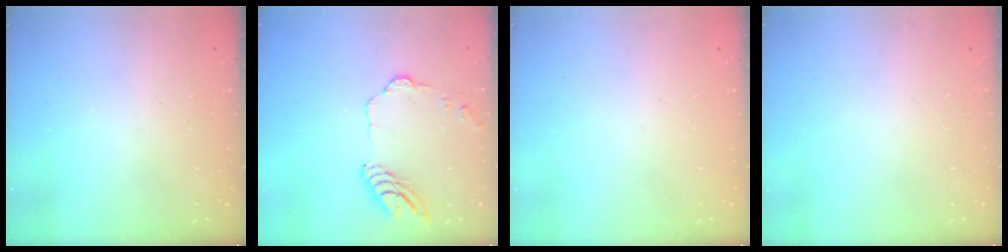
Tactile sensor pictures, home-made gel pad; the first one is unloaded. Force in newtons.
{"total": 11.6, "press": 11.6, "slide": 0.8}
{"total": 0.0}
{"total": 0.0}